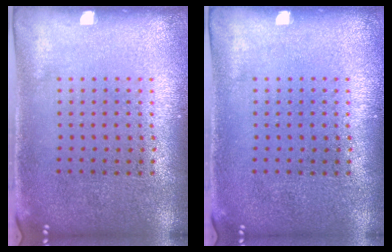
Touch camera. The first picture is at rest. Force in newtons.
{"total": 0.0}